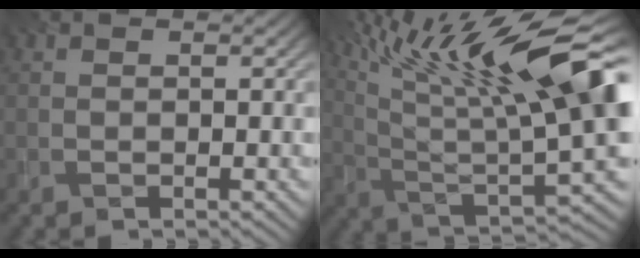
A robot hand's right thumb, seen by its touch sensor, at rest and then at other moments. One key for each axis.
{"total": 18.3, "fx": 8.7, "fy": 3.9, "fz": 15.6, "tx": -0.272, "ty": 0.009, "tz": 0.168}